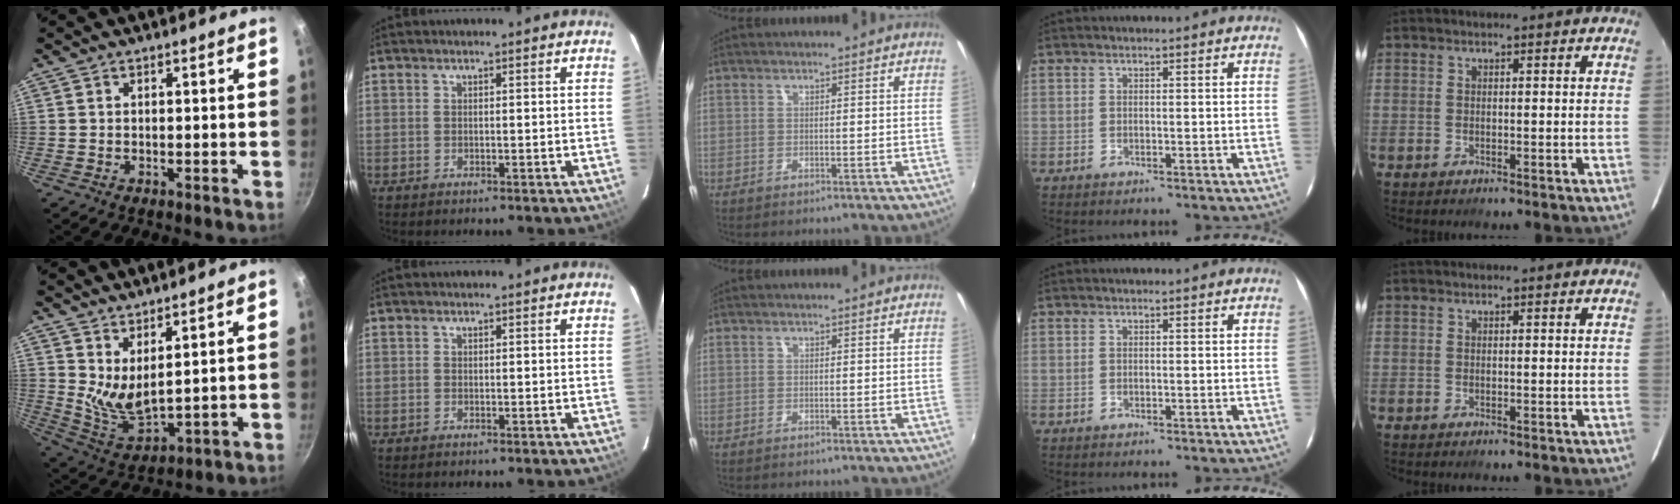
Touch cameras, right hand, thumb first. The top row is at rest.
{"thumb": {"total": 8.1, "force": [4.7, 2.7, 6.1], "torque": [-0.104, -0.061, 0.095]}}